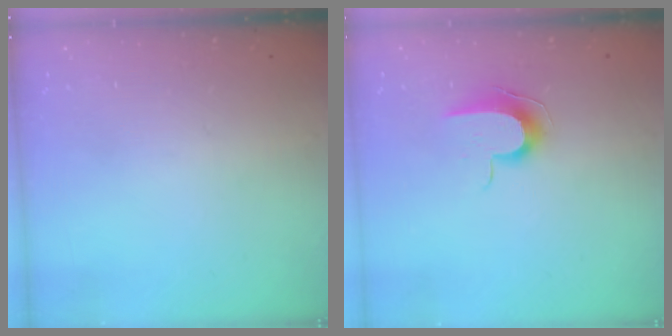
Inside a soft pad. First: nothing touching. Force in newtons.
{"total": 9.0, "press": 9.0, "slide": 1.0}